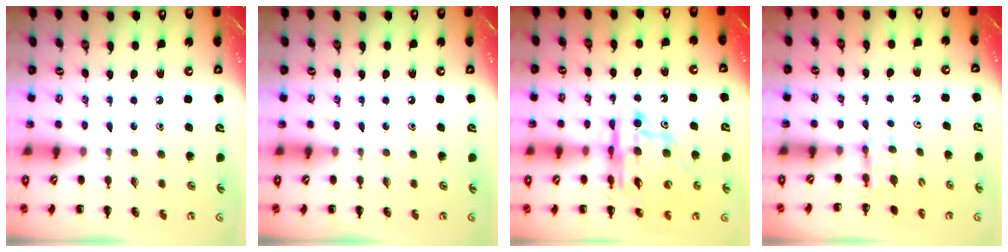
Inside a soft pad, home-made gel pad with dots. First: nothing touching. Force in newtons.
{"total": 0.0}
{"total": 13.4, "press": 12.9, "slide": 3.8}
{"total": 3.5, "press": 3.3, "slide": 1.2}